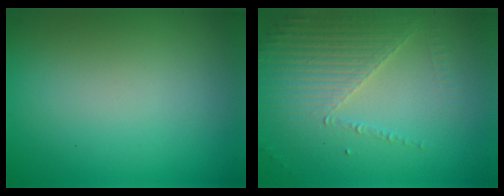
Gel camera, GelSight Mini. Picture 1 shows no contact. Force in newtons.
{"total": 3.8, "press": 3.5, "slide": 1.5}